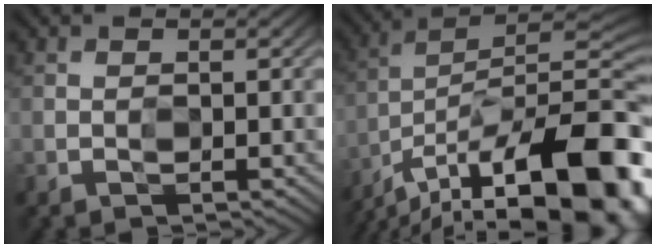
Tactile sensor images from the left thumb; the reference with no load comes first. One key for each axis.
{"total": 20.4, "fx": -15.5, "fy": 6.9, "fz": 11.4, "tx": -0.139, "ty": 0.001, "tz": -0.240}